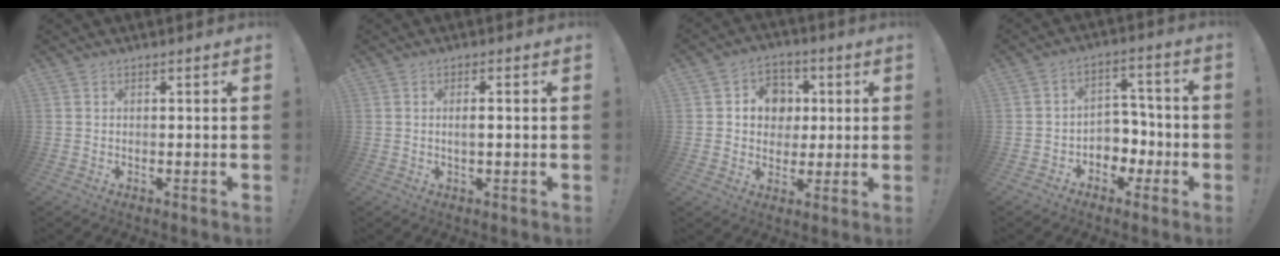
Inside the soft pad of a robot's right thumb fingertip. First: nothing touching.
{"total": 2.4, "force": [-0.1, 0.4, 2.3], "torque": [-0.039, -0.001, -0.005]}
{"total": 10.2, "force": [1.7, 9.3, 3.8], "torque": [-0.045, -0.002, 0.039]}
{"total": 7.5, "force": [-2.0, 6.9, 2.1], "torque": [-0.022, 0.016, -0.027]}